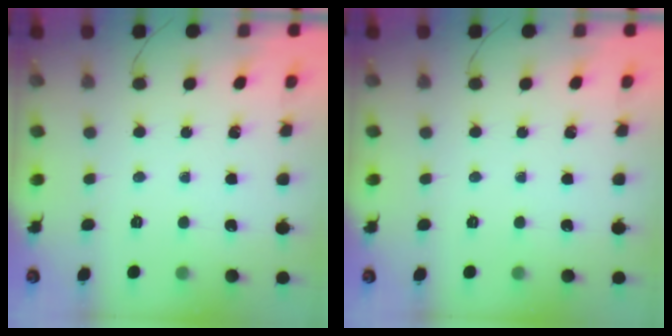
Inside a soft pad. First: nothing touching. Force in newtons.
{"total": 0.0}